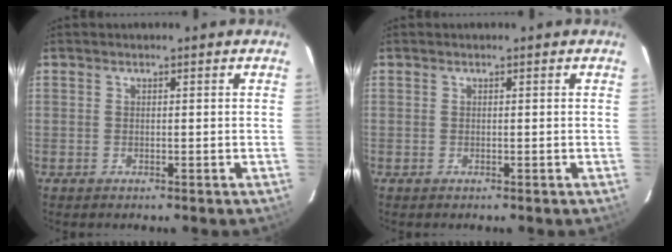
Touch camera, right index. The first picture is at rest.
{"total": 0.0}